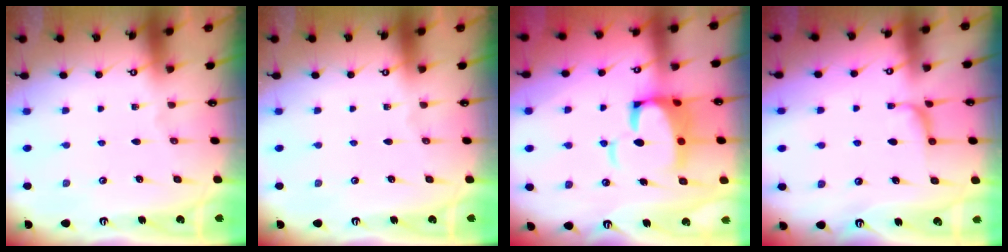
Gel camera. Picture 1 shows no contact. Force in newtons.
{"total": 0.0}
{"total": 8.8, "press": 8.7, "slide": 1.4}
{"total": 1.2, "press": 0.8, "slide": 0.8}